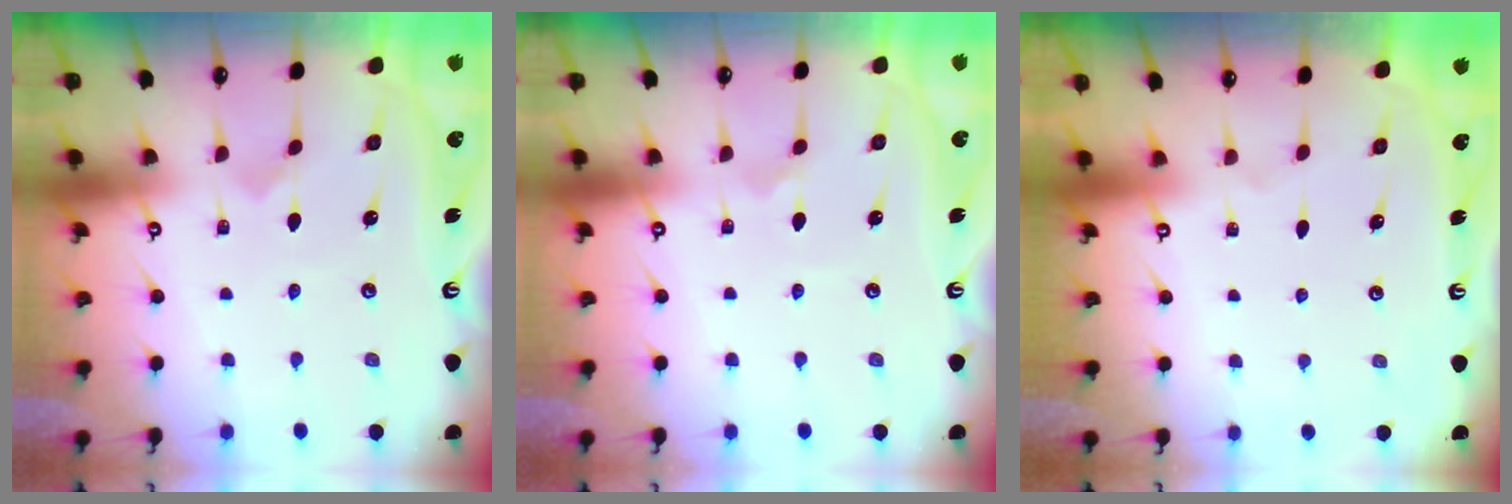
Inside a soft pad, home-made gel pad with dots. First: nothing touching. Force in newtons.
{"total": 0.8, "press": 0.8, "slide": 0.2}
{"total": 0.0}